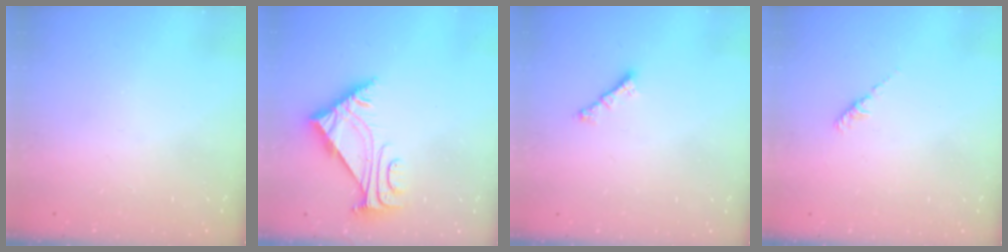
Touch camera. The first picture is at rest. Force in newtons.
{"total": 5.5, "press": 5.4, "slide": 0.8}
{"total": 0.8, "press": 0.7, "slide": 0.4}
{"total": 2.2, "press": 2.1, "slide": 0.6}